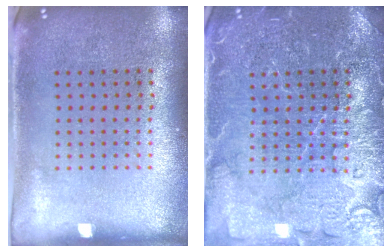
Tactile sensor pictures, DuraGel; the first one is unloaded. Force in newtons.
{"total": 4.1, "press": 4.1, "slide": 0.6}